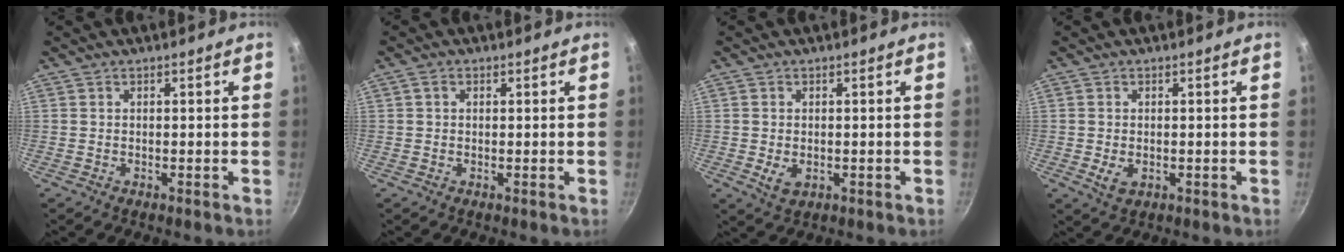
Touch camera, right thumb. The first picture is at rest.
{"total": 1.3, "force": [0.4, 1.0, 0.7], "torque": [-0.011, 0.005, 0.005]}
{"total": 3.6, "force": [-0.5, 2.4, 2.6], "torque": [-0.045, -0.008, -0.003]}
{"total": 3.3, "force": [-0.5, 2.2, 2.3], "torque": [-0.041, -0.007, -0.005]}